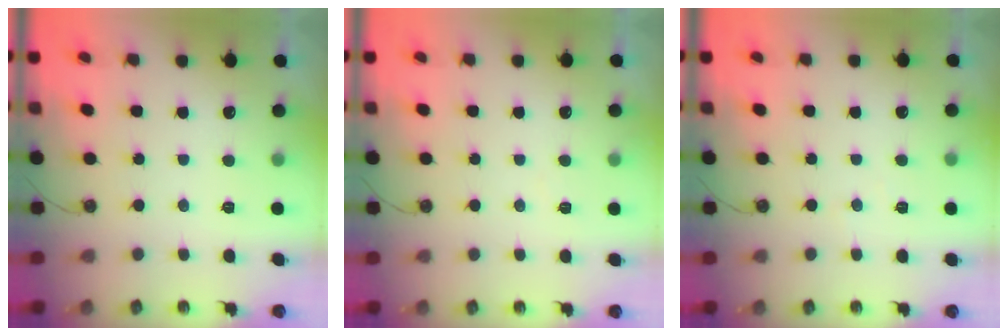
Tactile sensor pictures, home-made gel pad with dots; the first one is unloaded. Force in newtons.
{"total": 3.5, "press": 3.5, "slide": 0.6}
{"total": 2.1, "press": 2.1, "slide": 0.4}